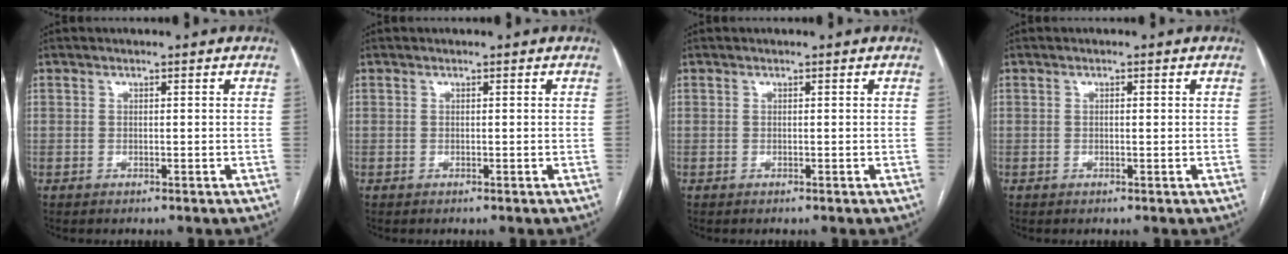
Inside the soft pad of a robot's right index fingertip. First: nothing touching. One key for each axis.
{"total": 0.0}
{"total": 0.0}
{"total": 1.0, "fx": 0.1, "fy": 0.3, "fz": 0.9, "tx": -0.016, "ty": 0.001, "tz": 0.002}